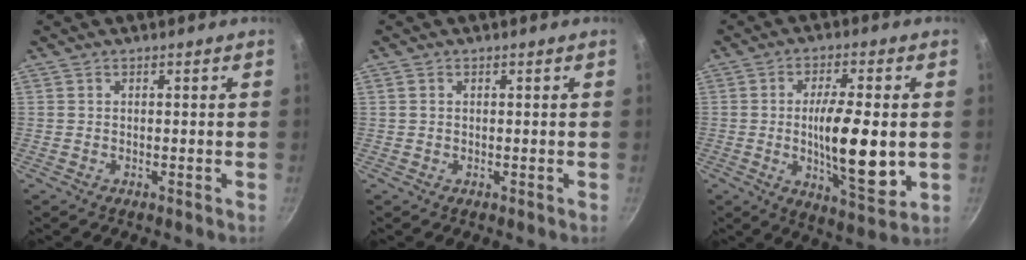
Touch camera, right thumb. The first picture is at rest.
{"total": 0.8, "force": [0.2, 0.6, 0.4], "torque": [-0.006, 0.003, 0.003]}
{"total": 15.0, "force": [-1.0, 4.6, 14.3], "torque": [-0.229, -0.012, -0.012]}